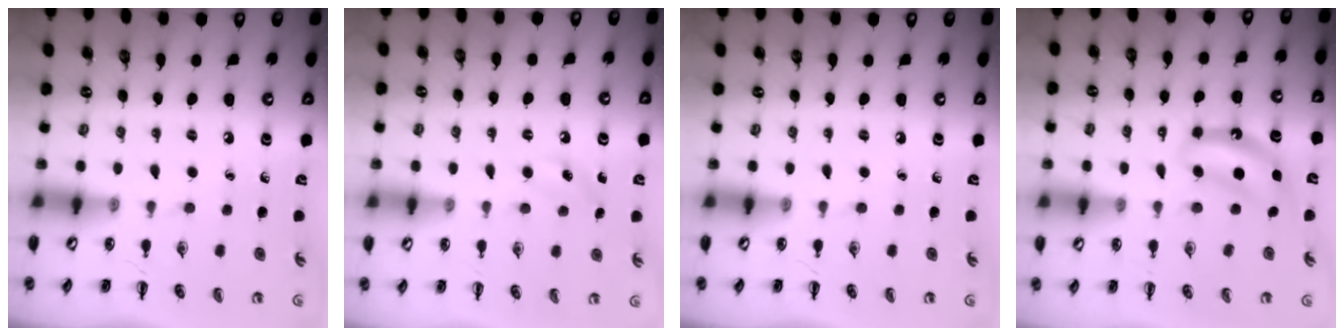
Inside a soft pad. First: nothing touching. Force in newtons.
{"total": 4.2, "press": 4.1, "slide": 1.1}
{"total": 0.0}
{"total": 7.4, "press": 7.3, "slide": 1.1}